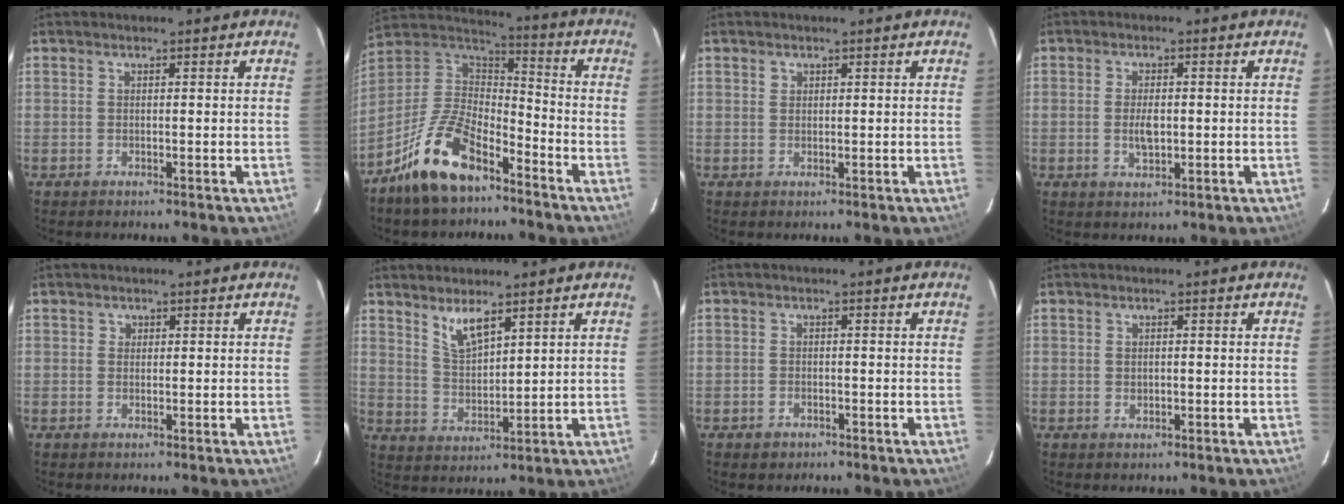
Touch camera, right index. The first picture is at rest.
{"total": 16.5, "force": [-10.9, 7.2, 10.1], "torque": [-0.220, 0.010, -0.204]}
{"total": 0.9, "force": [0.5, 0.8, 0.2], "torque": [-0.001, 0.004, 0.007]}
{"total": 3.9, "force": [-0.3, 2.0, 3.3], "torque": [-0.061, -0.001, -0.003]}
{"total": 1.0, "force": [0.2, 0.9, 0.1], "torque": [0.004, 0.005, 0.001]}
{"total": 6.1, "force": [4.3, 1.9, 3.9], "torque": [-0.072, -0.002, 0.087]}
{"total": 2.2, "force": [-1.3, 1.7, 0.6], "torque": [-0.014, 0.001, -0.017]}
{"total": 1.0, "force": [0.0, 0.8, 0.6], "torque": [-0.009, 0.003, 0.001]}